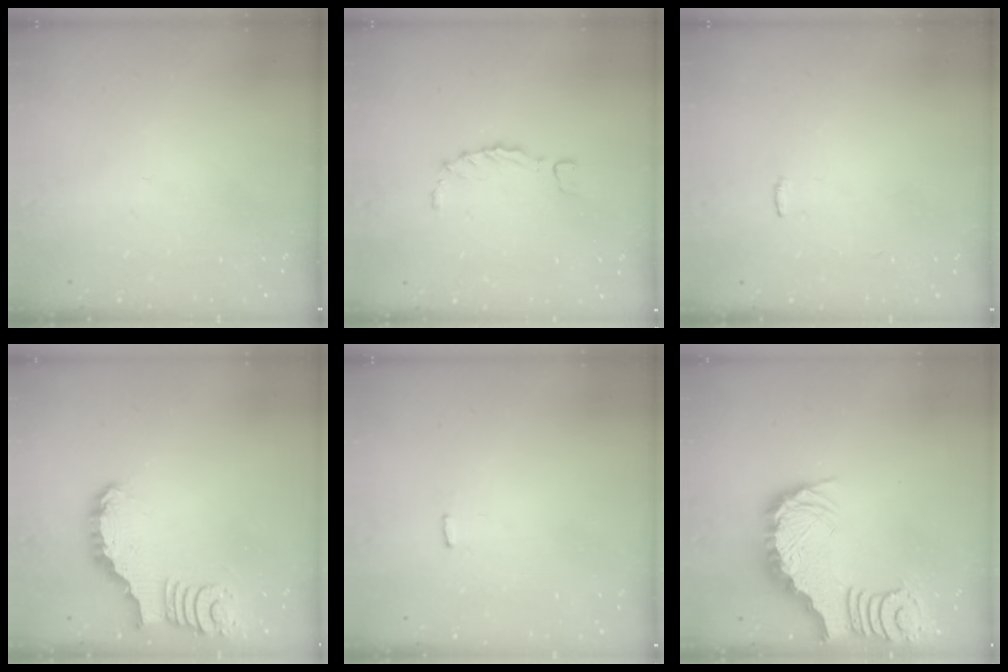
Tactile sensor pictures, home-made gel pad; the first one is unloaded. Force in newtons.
{"total": 1.1, "press": 1.1, "slide": 0.2}
{"total": 5.5, "press": 5.5, "slide": 0.5}
{"total": 3.6, "press": 3.6, "slide": 0.1}
{"total": 2.5, "press": 2.5, "slide": 0.4}
{"total": 3.8, "press": 3.8, "slide": 0.7}